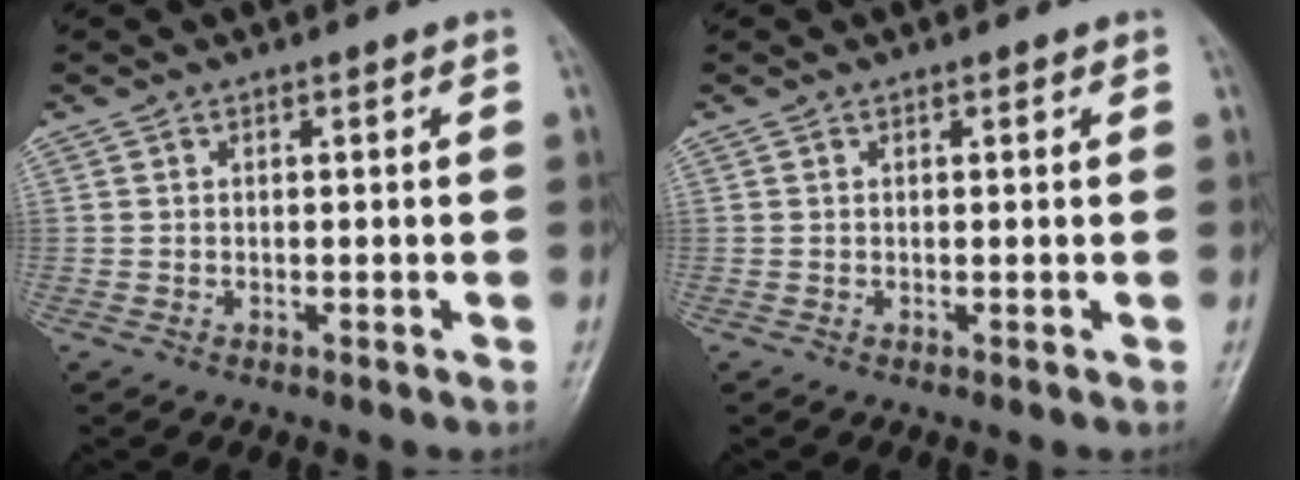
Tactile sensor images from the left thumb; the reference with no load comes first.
{"total": 0.6, "force": [0.3, 0.3, 0.4], "torque": [-0.004, -0.001, 0.002]}